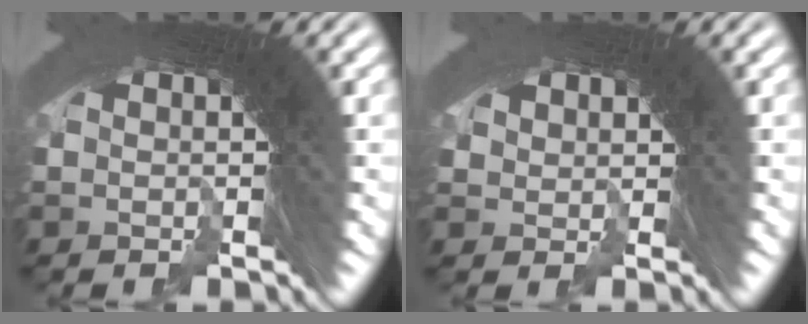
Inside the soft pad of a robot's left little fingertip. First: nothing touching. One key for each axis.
{"total": 1.9, "fx": -1.2, "fy": 0.3, "fz": -1.4, "tx": 0.003, "ty": -0.023, "tz": -0.008}